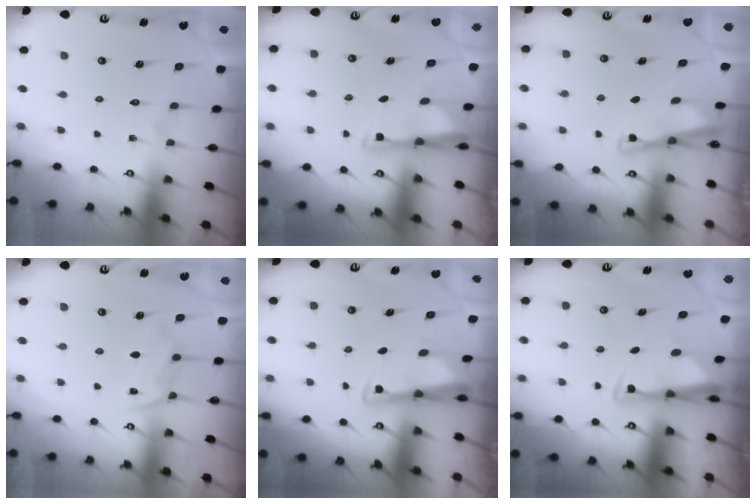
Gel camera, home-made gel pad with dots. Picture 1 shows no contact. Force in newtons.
{"total": 2.9, "press": 2.9, "slide": 0.4}
{"total": 2.9, "press": 2.9, "slide": 0.2}
{"total": 8.0, "press": 7.9, "slide": 1.0}
{"total": 2.5, "press": 2.5, "slide": 0.5}
{"total": 2.8, "press": 2.6, "slide": 0.9}